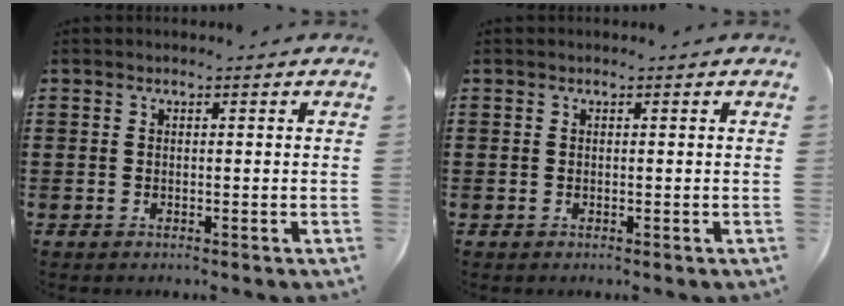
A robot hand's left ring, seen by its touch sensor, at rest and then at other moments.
{"total": 0.0}